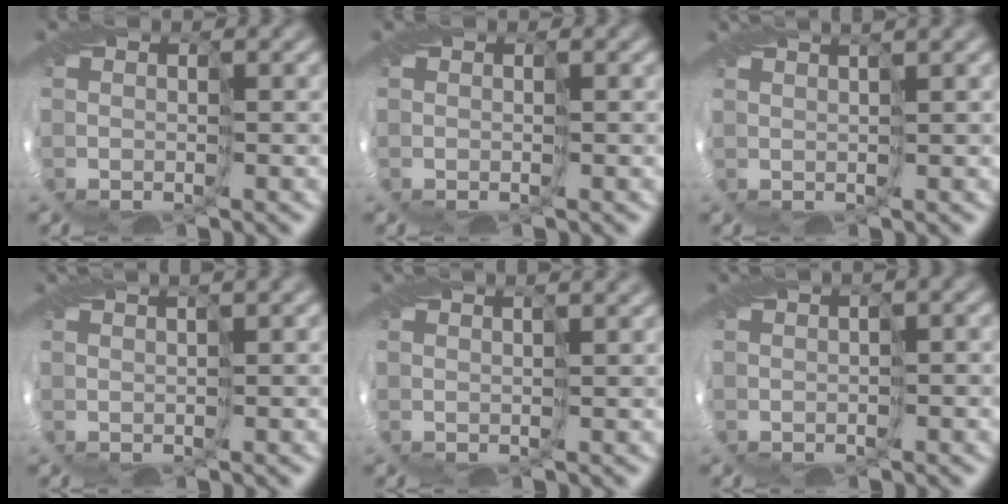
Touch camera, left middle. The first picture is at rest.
{"total": 0.0}
{"total": 2.5, "force": [1.8, 0.1, 1.7], "torque": [-0.034, 0.006, 0.026]}
{"total": 2.2, "force": [1.5, 0.0, 1.6], "torque": [-0.033, 0.004, 0.024]}
{"total": 3.2, "force": [2.4, 0.7, 1.9], "torque": [-0.021, 0.013, 0.018]}
{"total": 1.7, "force": [0.6, 0.1, 1.6], "torque": [-0.034, 0.005, 0.012]}